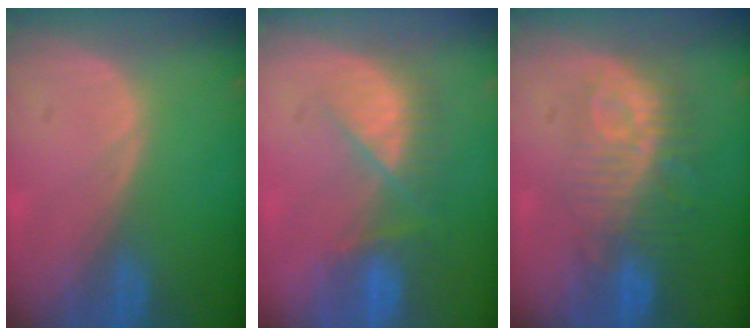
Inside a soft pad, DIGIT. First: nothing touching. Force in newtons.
{"total": 7.5, "press": 6.7, "slide": 3.4}
{"total": 9.7, "press": 8.8, "slide": 4.0}